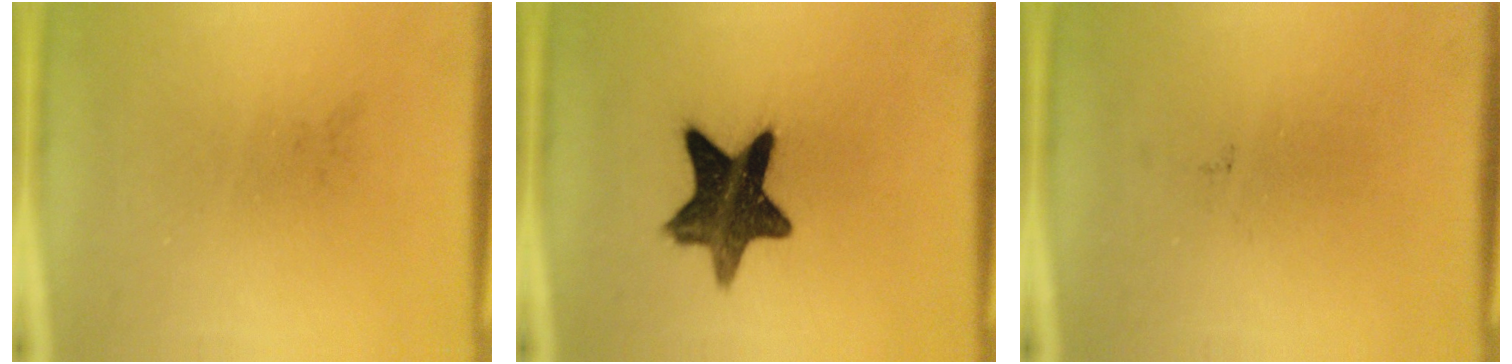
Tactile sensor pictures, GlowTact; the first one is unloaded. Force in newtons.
{"total": 12.8}
{"total": 0.0}